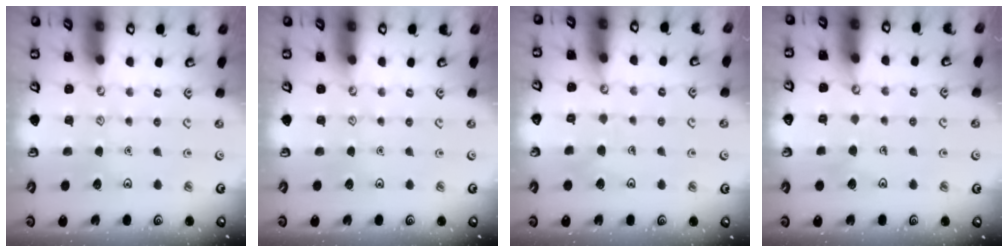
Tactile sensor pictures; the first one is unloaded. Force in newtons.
{"total": 0.0}
{"total": 5.3, "press": 5.3, "slide": 0.4}
{"total": 3.2, "press": 3.2, "slide": 0.2}